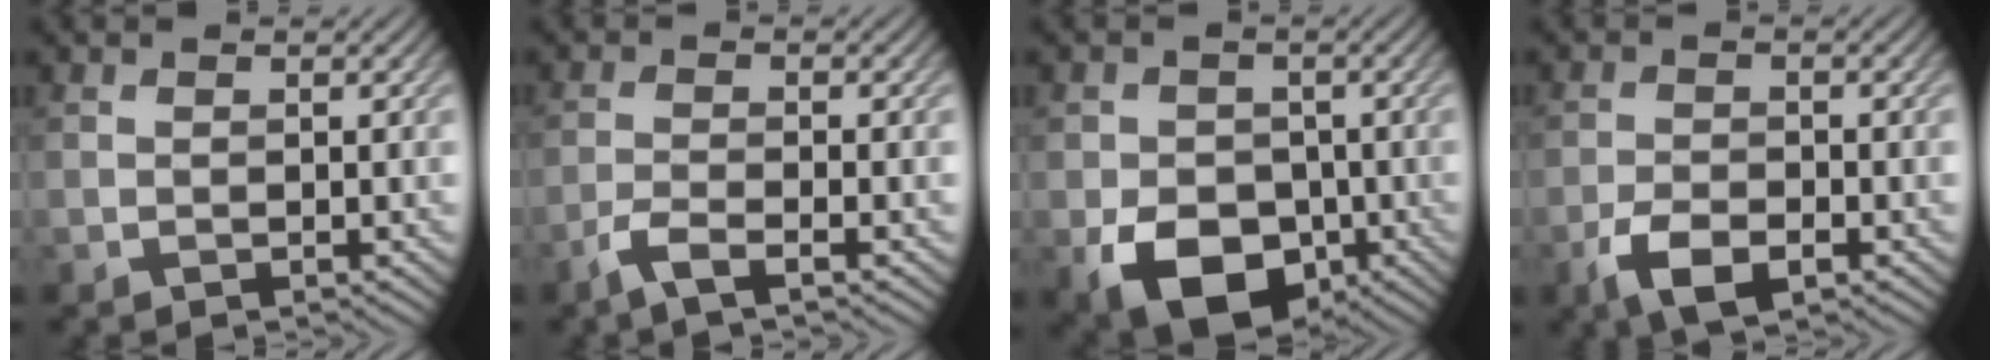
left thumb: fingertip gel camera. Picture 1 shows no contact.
{"total": 3.1, "force": [-2.1, 0.5, 2.2], "torque": [-0.044, -0.001, -0.057]}
{"total": 8.9, "force": [-3.5, 6.4, 5.0], "torque": [-0.099, -0.025, -0.061]}
{"total": 4.9, "force": [-2.7, 2.3, 3.4], "torque": [-0.070, -0.008, -0.054]}